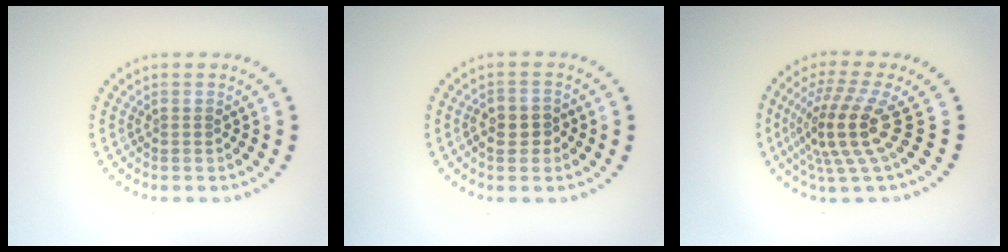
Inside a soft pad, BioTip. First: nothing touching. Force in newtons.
{"total": 1.9, "press": 1.9, "slide": 0.5}
{"total": 5.0, "press": 3.6, "slide": 3.4}